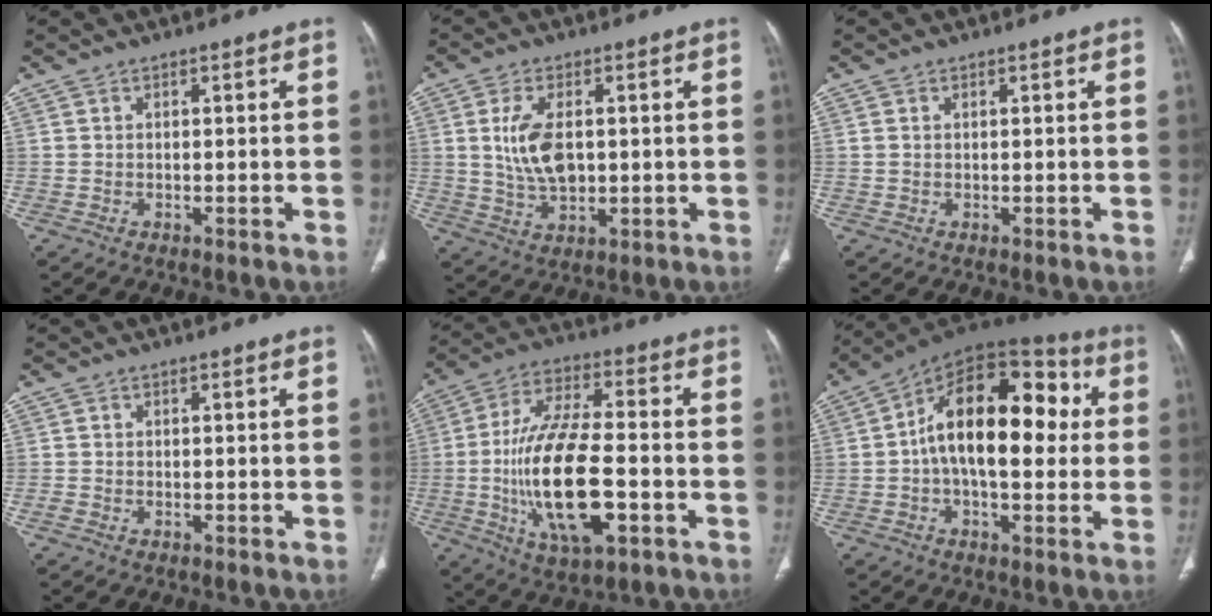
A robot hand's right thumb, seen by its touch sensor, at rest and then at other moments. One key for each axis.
{"total": 8.7, "fx": 1.1, "fy": 4.9, "fz": 7.1, "tx": -0.136, "ty": -0.006, "tz": 0.028}
{"total": 0.5, "fx": 0.1, "fy": 0.3, "fz": 0.4, "tx": -0.014, "ty": 0.011, "tz": 0.007}
{"total": 0.7, "fx": -0.4, "fy": 0.5, "fz": 0.3, "tx": -0.011, "ty": 0.001, "tz": -0.008}
{"total": 19.9, "fx": -4.2, "fy": 7.8, "fz": 17.8, "tx": -0.343, "ty": 0.015, "tz": -0.068}
{"total": 20.4, "fx": 1.7, "fy": 11.0, "fz": 17.1, "tx": -0.239, "ty": 0.038, "tz": 0.013}